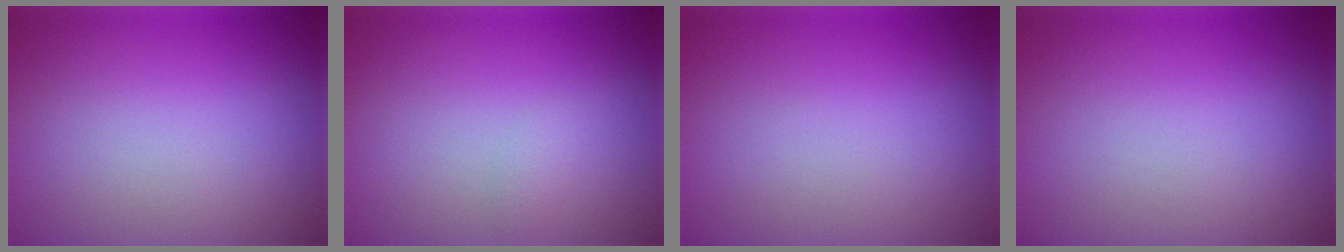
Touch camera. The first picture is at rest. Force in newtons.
{"total": 0.8, "press": 0.8, "slide": 0.0}
{"total": 0.0}
{"total": 0.0}